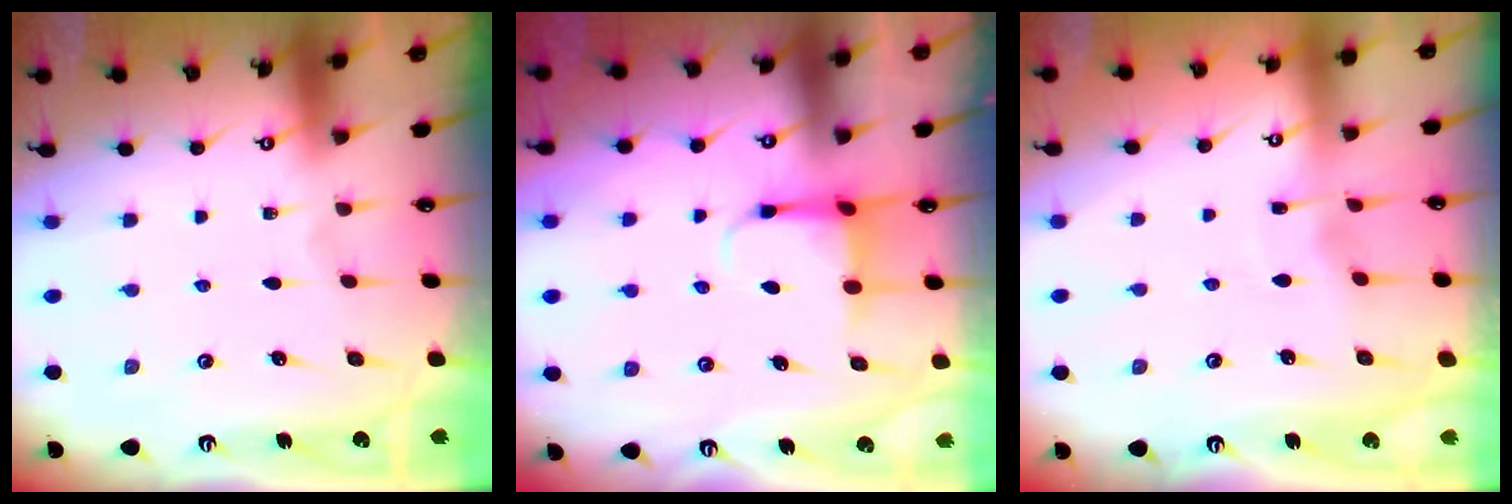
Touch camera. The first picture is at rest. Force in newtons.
{"total": 4.9, "press": 4.9, "slide": 0.6}
{"total": 2.9, "press": 2.9, "slide": 0.1}